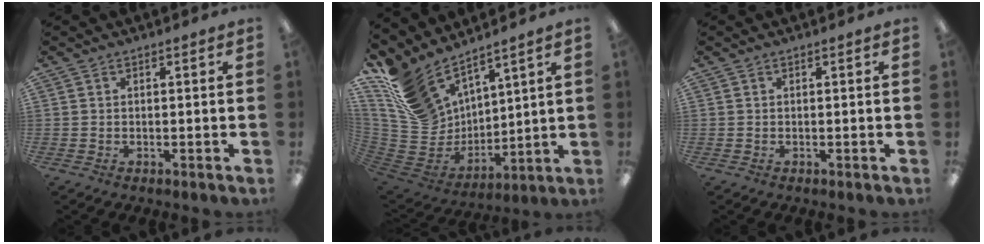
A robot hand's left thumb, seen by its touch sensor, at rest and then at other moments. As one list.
[{"total": 15.2, "force": [11.4, 8.7, 5.0], "torque": [-0.136, -0.076, 0.222]}, {"total": 0.0}]